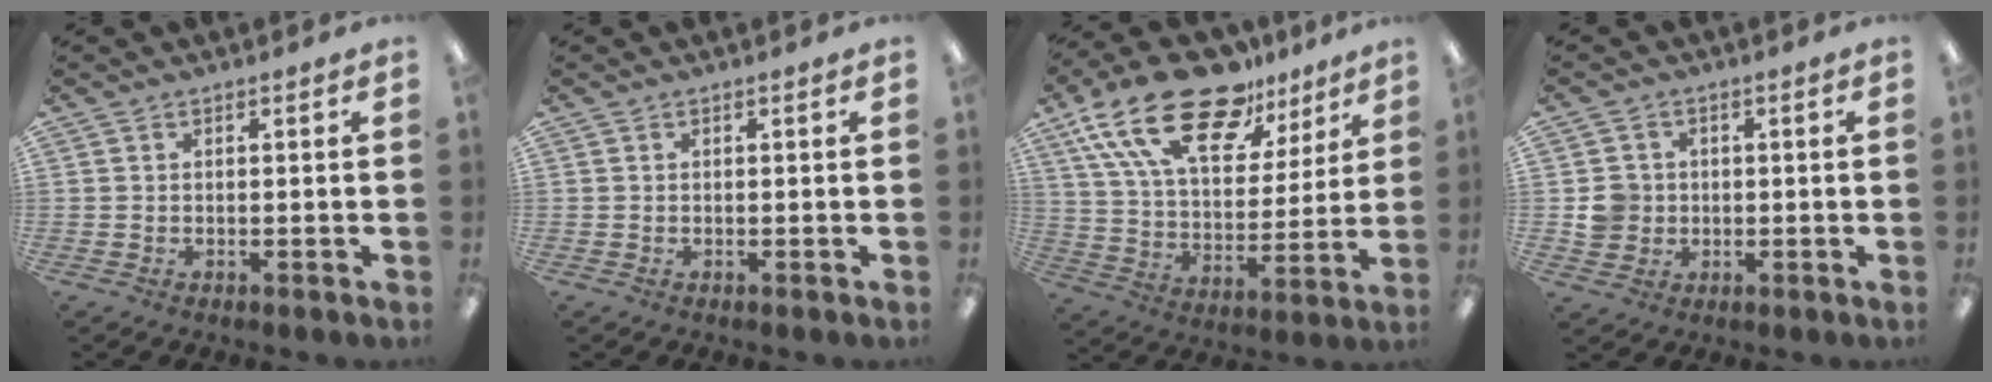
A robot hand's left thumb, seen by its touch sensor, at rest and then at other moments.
{"total": 0.0}
{"total": 23.5, "force": [15.6, 10.8, 13.9], "torque": [-0.257, -0.086, 0.276]}
{"total": 5.4, "force": [0.1, 5.3, 1.3], "torque": [-0.016, 0.010, 0.002]}